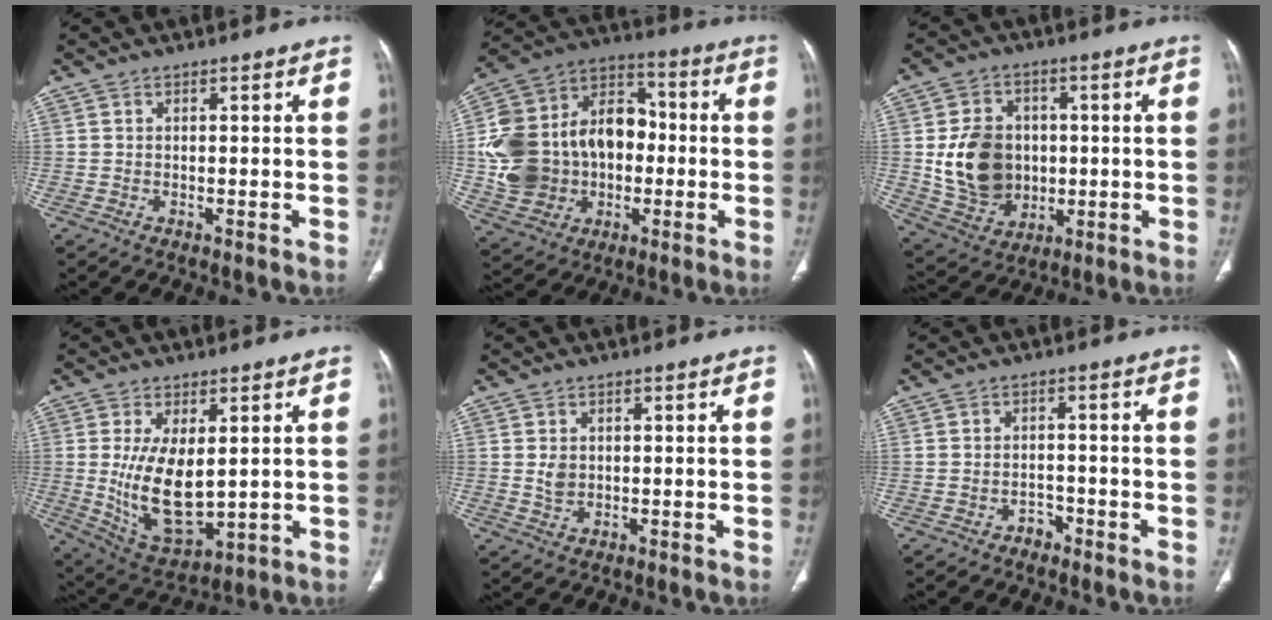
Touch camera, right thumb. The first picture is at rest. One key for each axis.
{"total": 23.4, "fx": -1.2, "fy": 18.0, "fz": 14.9, "tx": -0.259, "ty": 0.043, "tz": -0.006}
{"total": 14.3, "fx": 0.1, "fy": 11.5, "fz": 8.5, "tx": -0.113, "ty": -0.003, "tz": 0.019}
{"total": 13.5, "fx": 0.9, "fy": 6.8, "fz": 11.6, "tx": -0.197, "ty": -0.023, "tz": 0.036}
{"total": 2.3, "fx": 0.3, "fy": 1.9, "fz": 1.4, "tx": -0.019, "ty": -0.003, "tz": 0.010}
{"total": 2.1, "fx": -1.5, "fy": 1.4, "fz": 0.5, "tx": 0.000, "ty": 0.013, "tz": -0.027}